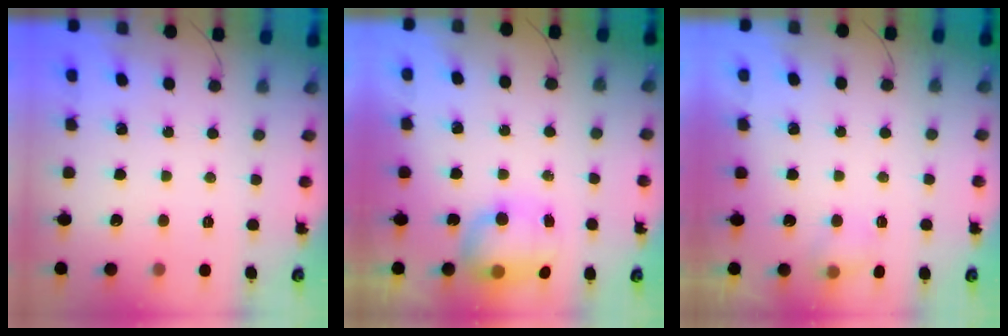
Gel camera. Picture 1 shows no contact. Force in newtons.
{"total": 8.1, "press": 7.7, "slide": 2.4}
{"total": 4.7, "press": 4.5, "slide": 1.4}